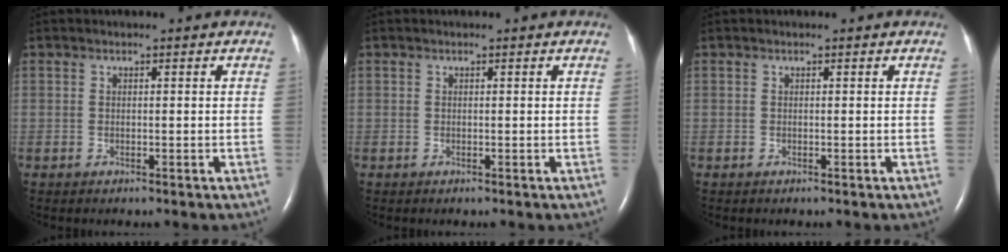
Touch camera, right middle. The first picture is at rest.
{"total": 0.0}
{"total": 0.0}